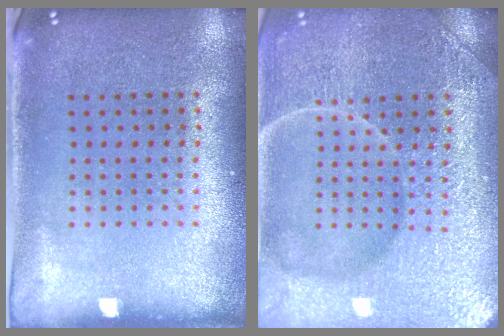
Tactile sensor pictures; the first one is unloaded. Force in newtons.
{"total": 6.9, "press": 6.9, "slide": 0.7}